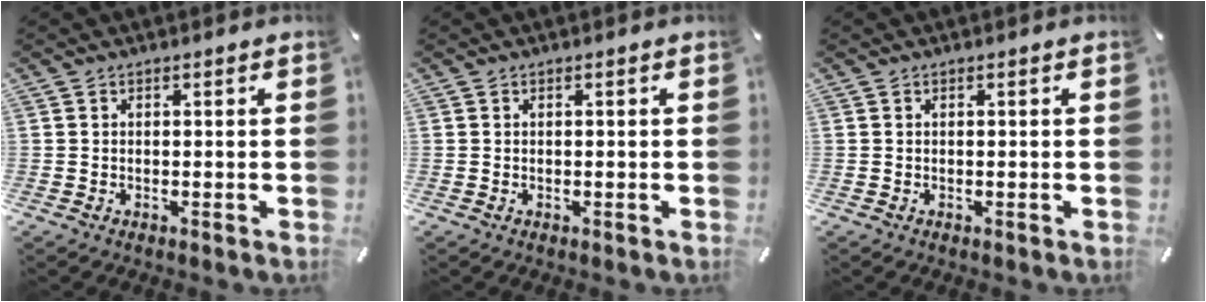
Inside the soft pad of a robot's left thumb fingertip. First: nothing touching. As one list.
[{"total": 0.0}, {"total": 0.0}]